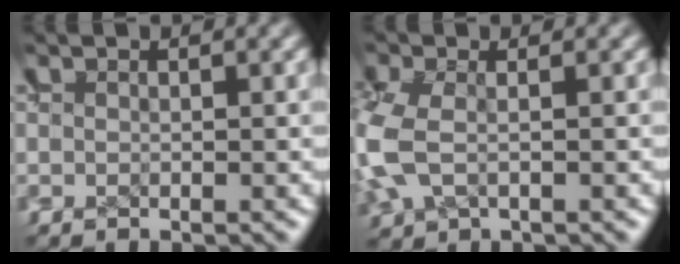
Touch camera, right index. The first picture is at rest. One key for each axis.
{"total": 2.5, "fx": 0.6, "fy": 1.2, "fz": 2.0, "tx": -0.059, "ty": -0.002, "tz": 0.020}